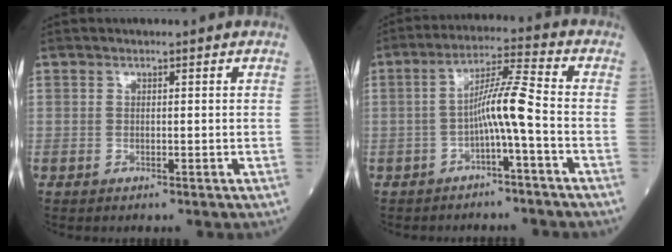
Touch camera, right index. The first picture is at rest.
{"total": 6.6, "force": [-2.1, -0.6, 6.3], "torque": [-0.112, 0.020, -0.039]}